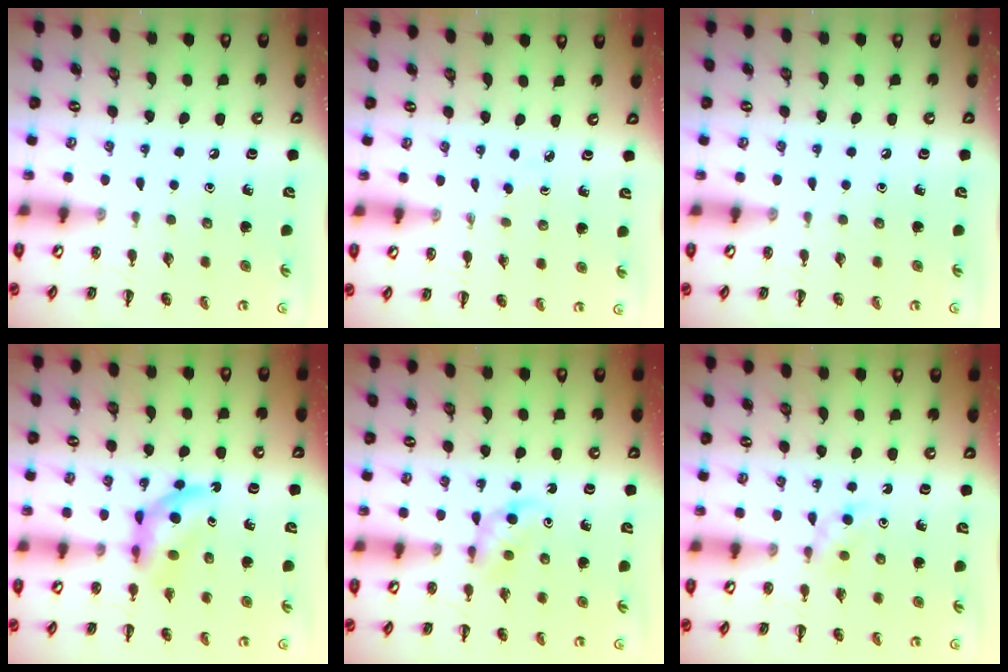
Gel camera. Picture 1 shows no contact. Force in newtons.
{"total": 1.7, "press": 1.5, "slide": 0.8}
{"total": 0.0}
{"total": 5.8, "press": 5.7, "slide": 1.1}
{"total": 3.5, "press": 3.3, "slide": 1.2}
{"total": 3.3, "press": 3.1, "slide": 0.9}